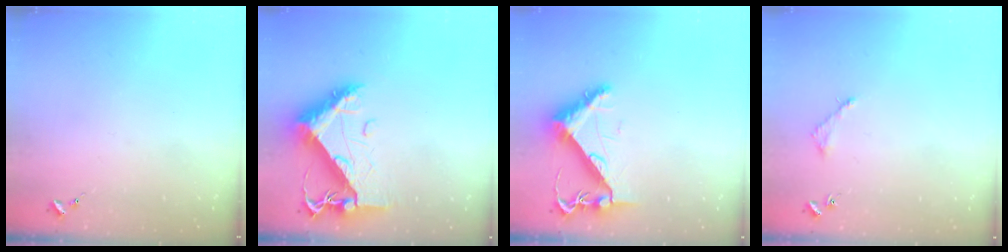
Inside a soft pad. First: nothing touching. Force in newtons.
{"total": 11.3, "press": 11.3, "slide": 1.2}
{"total": 8.3, "press": 8.2, "slide": 1.0}
{"total": 3.0, "press": 3.0, "slide": 0.4}